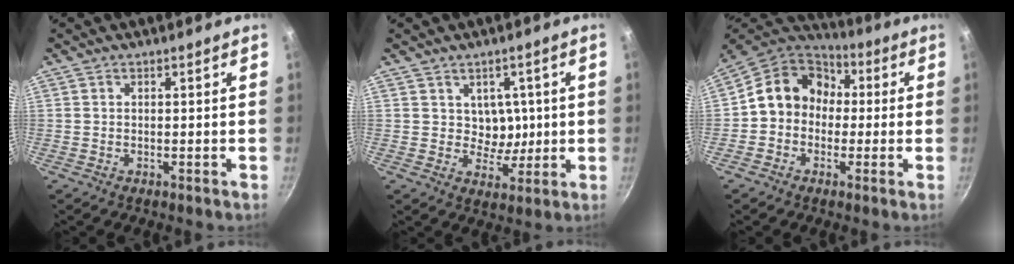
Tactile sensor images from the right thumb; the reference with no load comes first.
{"total": 5.5, "force": [1.0, 4.7, 2.7], "torque": [-0.007, -0.019, 0.017]}
{"total": 12.5, "force": [0.5, 10.8, 6.2], "torque": [-0.065, 0.038, -0.015]}